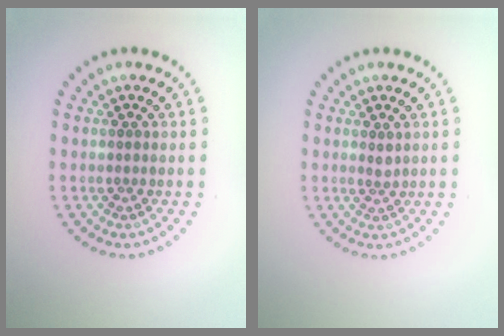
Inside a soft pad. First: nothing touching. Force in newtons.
{"total": 0.9, "press": 0.6, "slide": 0.6}